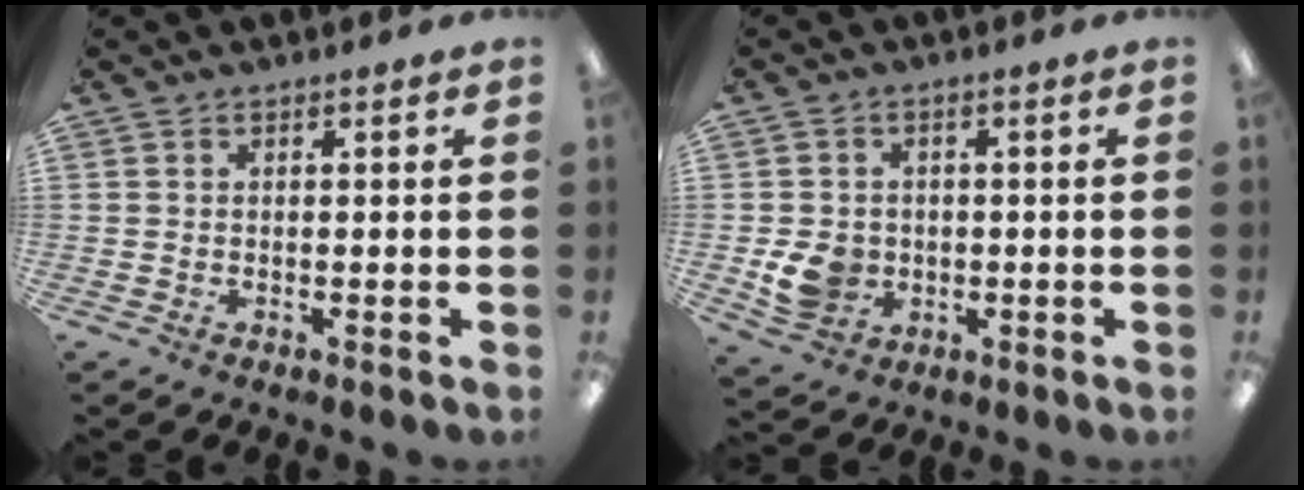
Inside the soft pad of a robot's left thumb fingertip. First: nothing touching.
{"total": 6.7, "force": [-1.2, 5.9, 3.0], "torque": [-0.058, 0.007, -0.018]}